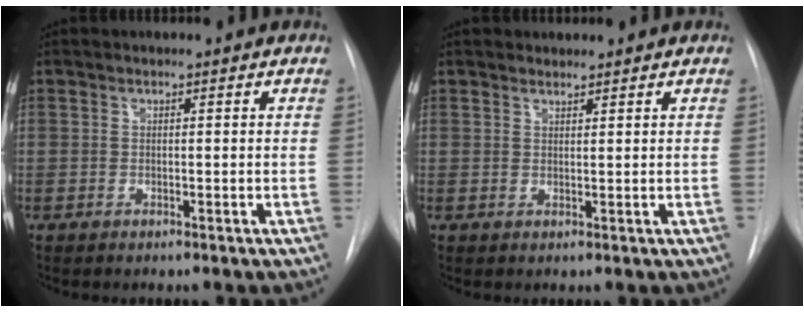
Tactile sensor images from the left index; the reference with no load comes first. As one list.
[{"total": 1.1, "force": [1.1, 0.4, -0.1], "torque": [0.000, 0.001, 0.017]}]